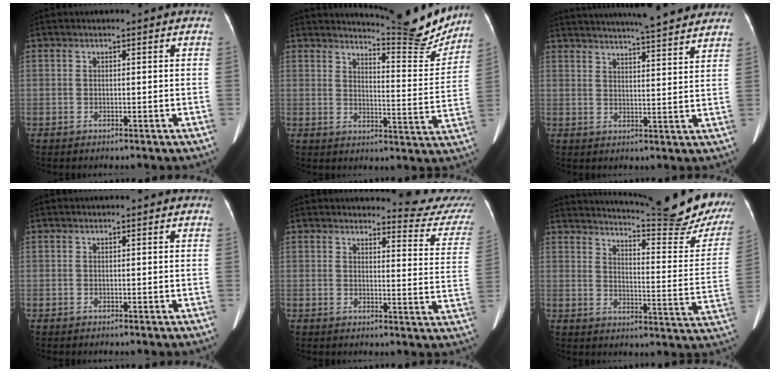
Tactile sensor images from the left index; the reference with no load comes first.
{"total": 11.9, "force": [11.7, 0.3, 2.3], "torque": [-0.028, -0.058, 0.143]}
{"total": 19.8, "force": [17.8, 1.5, 8.5], "torque": [-0.130, 0.014, 0.233]}
{"total": 0.0}
{"total": 11.0, "force": [11.0, 0.4, 0.7], "torque": [0.010, -0.088, 0.095]}
{"total": 23.4, "force": [21.2, 0.7, 9.8], "torque": [-0.143, -0.096, 0.255]}